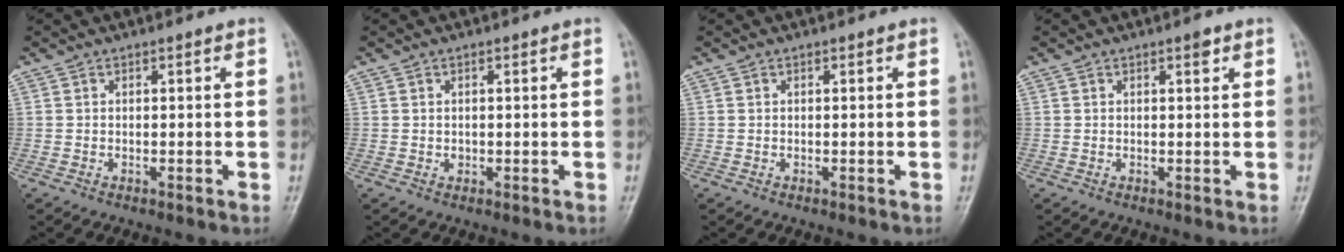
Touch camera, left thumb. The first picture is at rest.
{"total": 0.8, "force": [0.1, 0.7, 0.4], "torque": [-0.002, 0.001, 0.002]}
{"total": 0.0}
{"total": 1.3, "force": [0.8, 0.5, 0.9], "torque": [-0.009, -0.002, 0.009]}